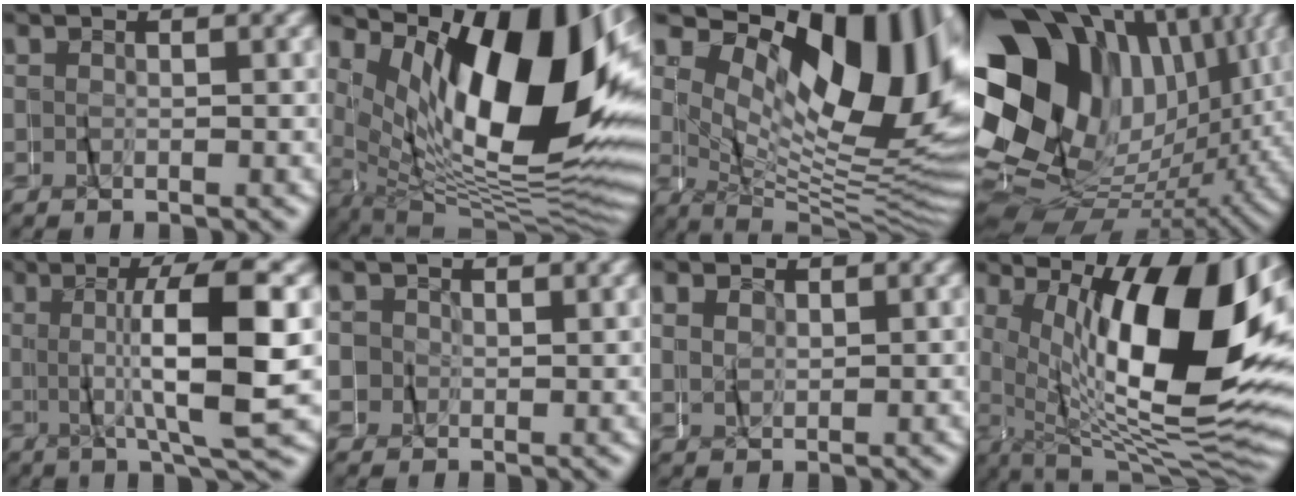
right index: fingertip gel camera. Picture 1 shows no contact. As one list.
[{"total": 17.6, "force": [2.9, 8.4, 15.2], "torque": [-0.231, 0.009, 0.048]}, {"total": 17.2, "force": [4.0, 8.4, 14.4], "torque": [-0.187, 0.012, 0.057]}, {"total": 25.9, "force": [1.3, 18.8, 17.8], "torque": [-0.277, 0.007, 0.014]}, {"total": 9.0, "force": [1.0, 0.5, 8.9], "torque": [-0.137, 0.017, 0.013]}, {"total": 4.0, "force": [0.9, 3.7, 1.2], "torque": [-0.039, -0.002, 0.014]}, {"total": 0.9, "force": [0.5, 0.6, -0.4], "torque": [0.005, 0.003, 0.010]}, {"total": 15.5, "force": [0.6, 6.2, 14.3], "torque": [-0.219, -0.008, 0.024]}]